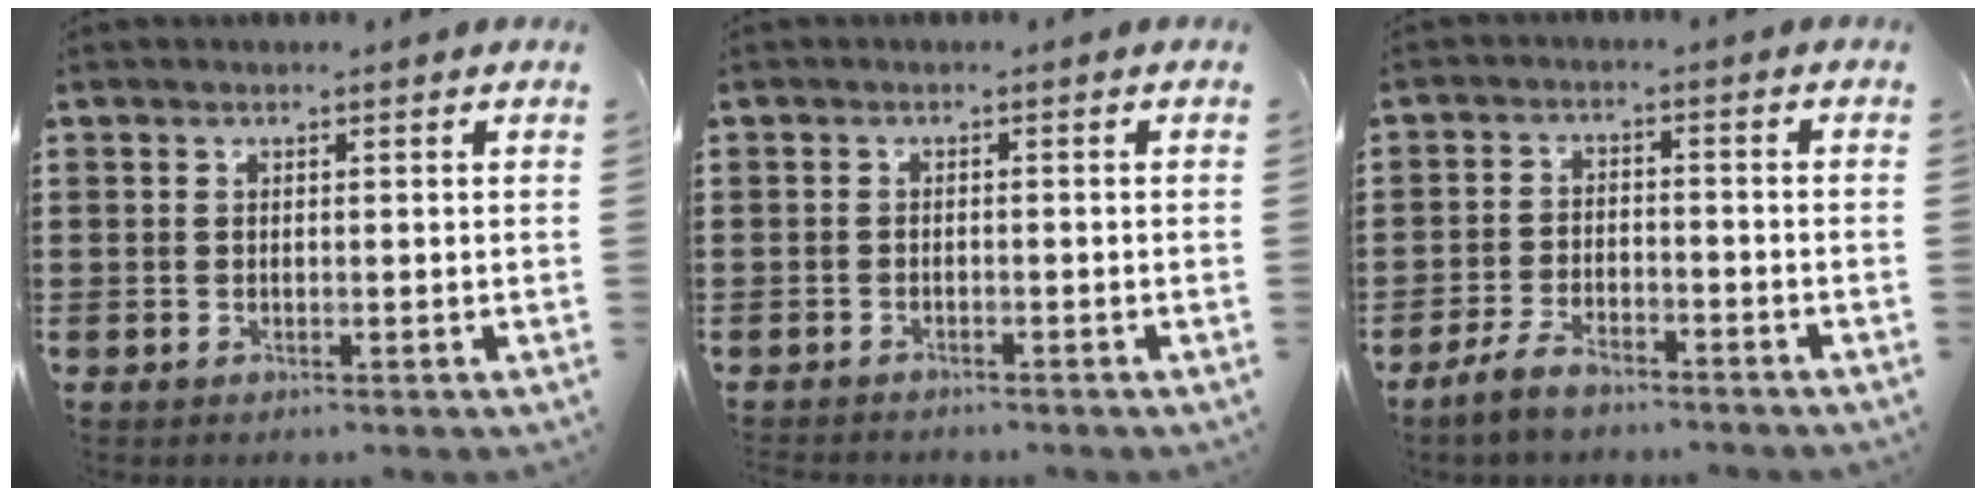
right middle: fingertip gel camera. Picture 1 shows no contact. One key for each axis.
{"total": 1.4, "fx": -1.4, "fy": 0.3, "fz": -0.2, "tx": 0.000, "ty": 0.002, "tz": -0.031}
{"total": 4.9, "fx": -4.0, "fy": 1.6, "fz": 2.2, "tx": -0.050, "ty": 0.004, "tz": -0.078}